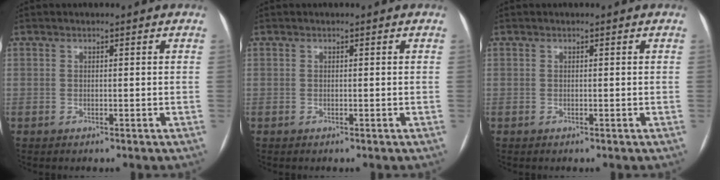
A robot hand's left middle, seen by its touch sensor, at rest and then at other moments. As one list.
[{"total": 0.0}, {"total": 0.0}]